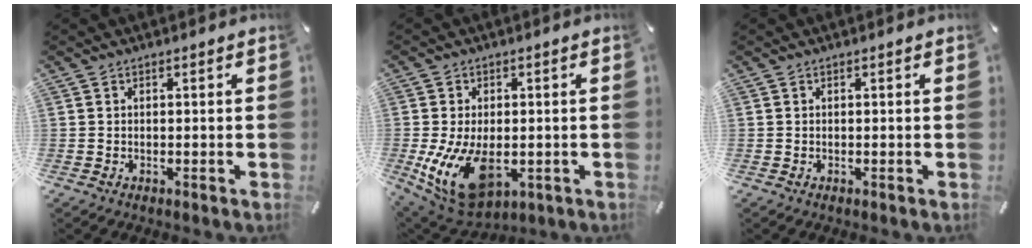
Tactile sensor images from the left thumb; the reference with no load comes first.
{"total": 14.3, "force": [-2.7, 8.8, 11.0], "torque": [-0.219, -0.010, -0.040]}
{"total": 0.0}